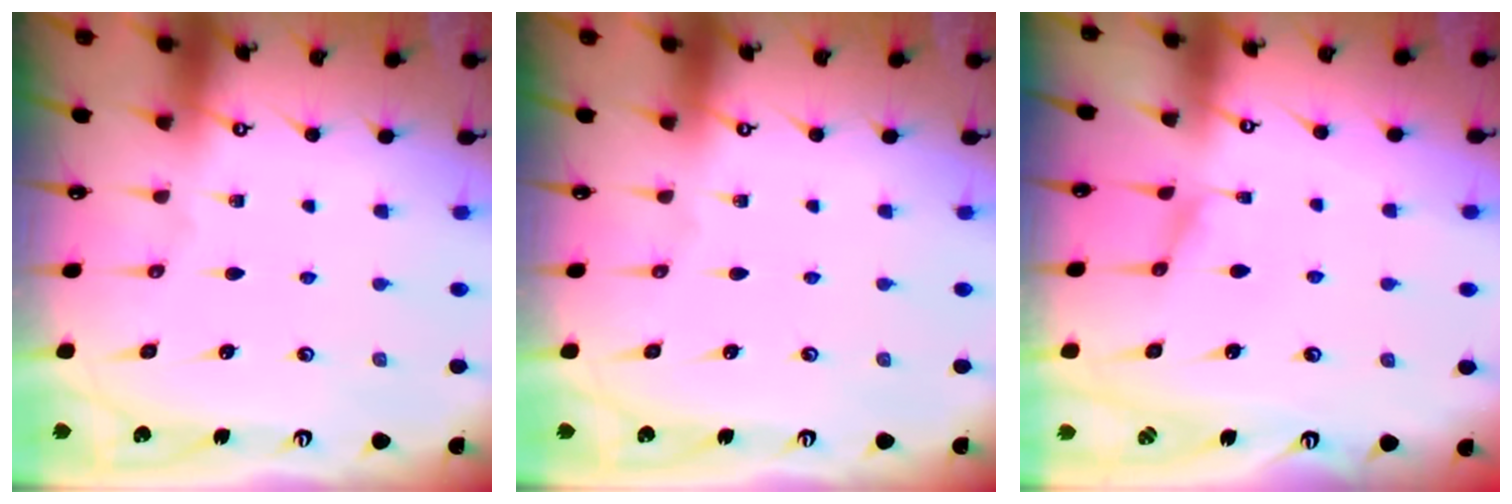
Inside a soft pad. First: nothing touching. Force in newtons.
{"total": 0.0}
{"total": 0.7, "press": 0.4, "slide": 0.6}